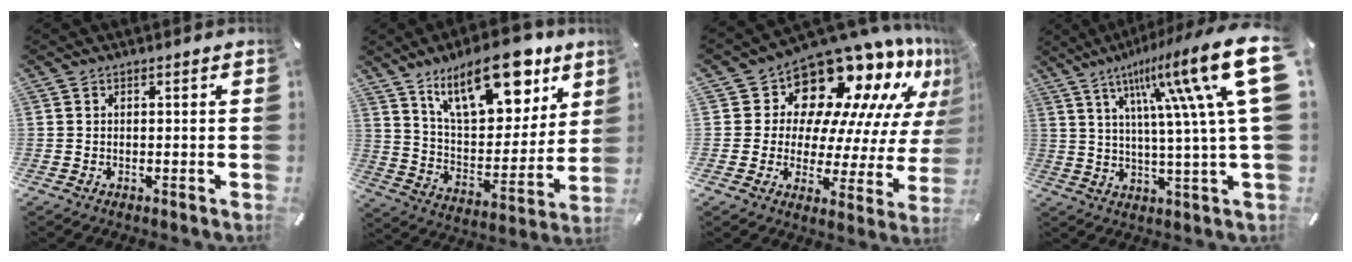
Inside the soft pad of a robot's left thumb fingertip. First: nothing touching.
{"total": 22.2, "force": [14.0, 10.6, 13.6], "torque": [-0.204, -0.073, 0.238]}
{"total": 15.9, "force": [13.2, 7.6, 4.8], "torque": [-0.064, -0.145, 0.215]}
{"total": 24.1, "force": [9.1, 3.9, 22.0], "torque": [-0.345, -0.047, 0.136]}